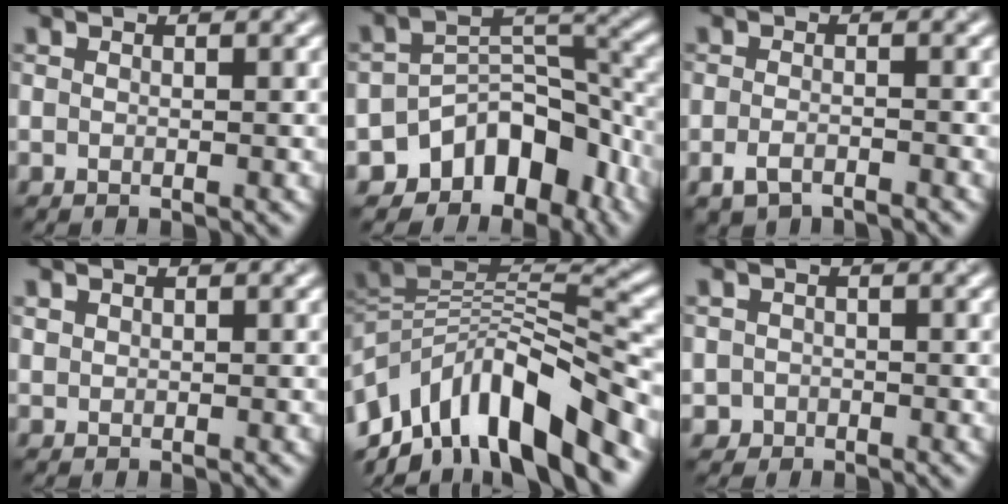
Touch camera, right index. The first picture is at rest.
{"total": 8.6, "force": [-5.6, 5.3, 3.8], "torque": [-0.034, -0.010, -0.088]}
{"total": 2.1, "force": [-1.5, 0.7, 1.3], "torque": [-0.026, -0.006, -0.032]}
{"total": 0.6, "force": [0.5, 0.4, 0.0], "torque": [-0.001, -0.002, 0.014]}
{"total": 11.6, "force": [-5.2, 4.9, 9.2], "torque": [-0.161, 0.018, -0.090]}
{"total": 1.1, "force": [-0.4, 1.0, -0.2], "torque": [0.017, -0.001, -0.009]}